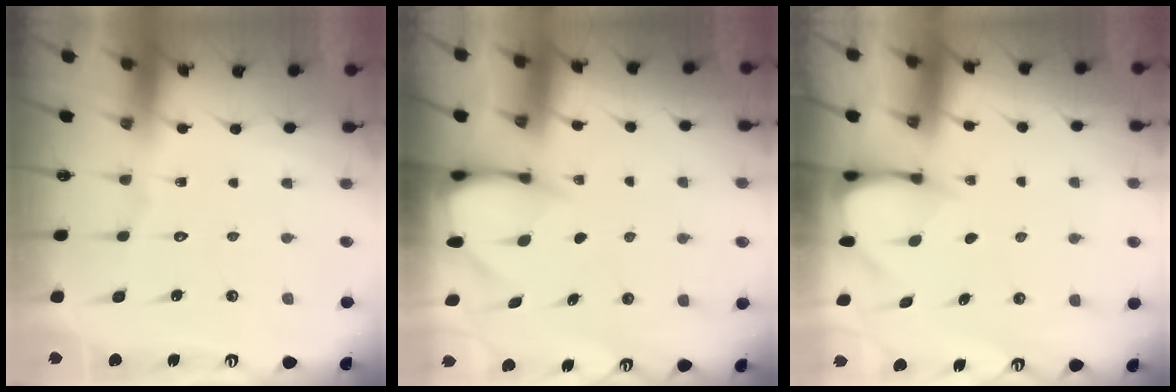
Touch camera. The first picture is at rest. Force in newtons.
{"total": 3.5, "press": 3.5, "slide": 0.2}
{"total": 3.7, "press": 3.7, "slide": 0.2}